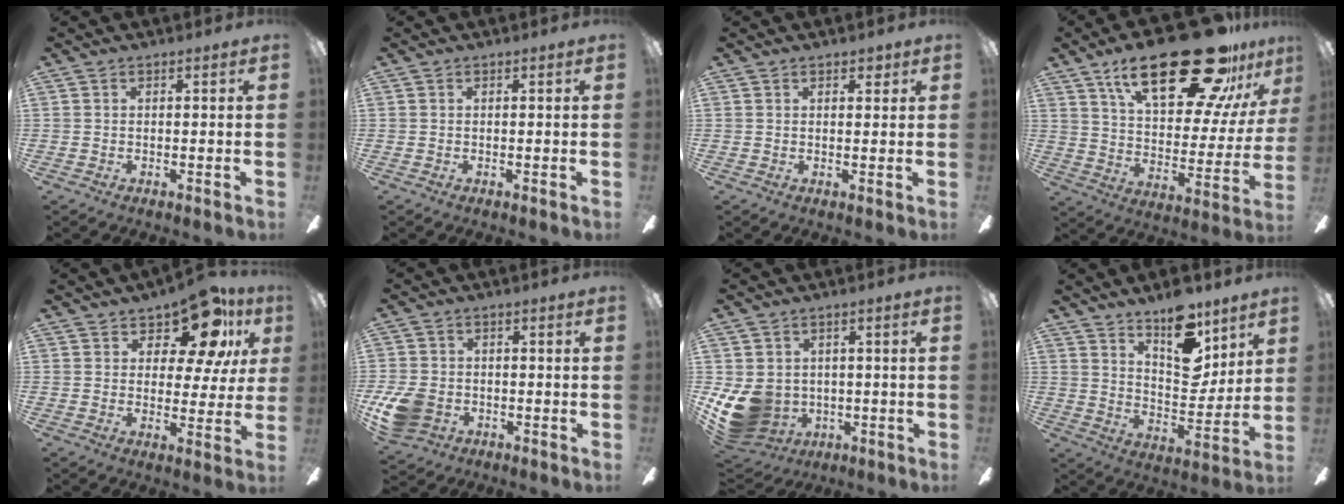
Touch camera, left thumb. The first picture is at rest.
{"total": 0.0}
{"total": 1.9, "force": [1.3, 1.0, 0.9], "torque": [-0.003, -0.004, 0.019]}
{"total": 30.6, "force": [19.7, 11.5, 20.4], "torque": [-0.306, -0.121, 0.324]}
{"total": 13.8, "force": [8.9, 6.0, 8.7], "torque": [-0.121, -0.052, 0.153]}
{"total": 9.0, "force": [-3.2, 6.8, 4.9], "torque": [-0.105, 0.018, -0.057]}
{"total": 11.0, "force": [-1.6, 9.7, 4.8], "torque": [-0.128, -0.002, -0.022]}
{"total": 15.8, "force": [10.8, 7.3, 8.9], "torque": [-0.119, -0.068, 0.189]}